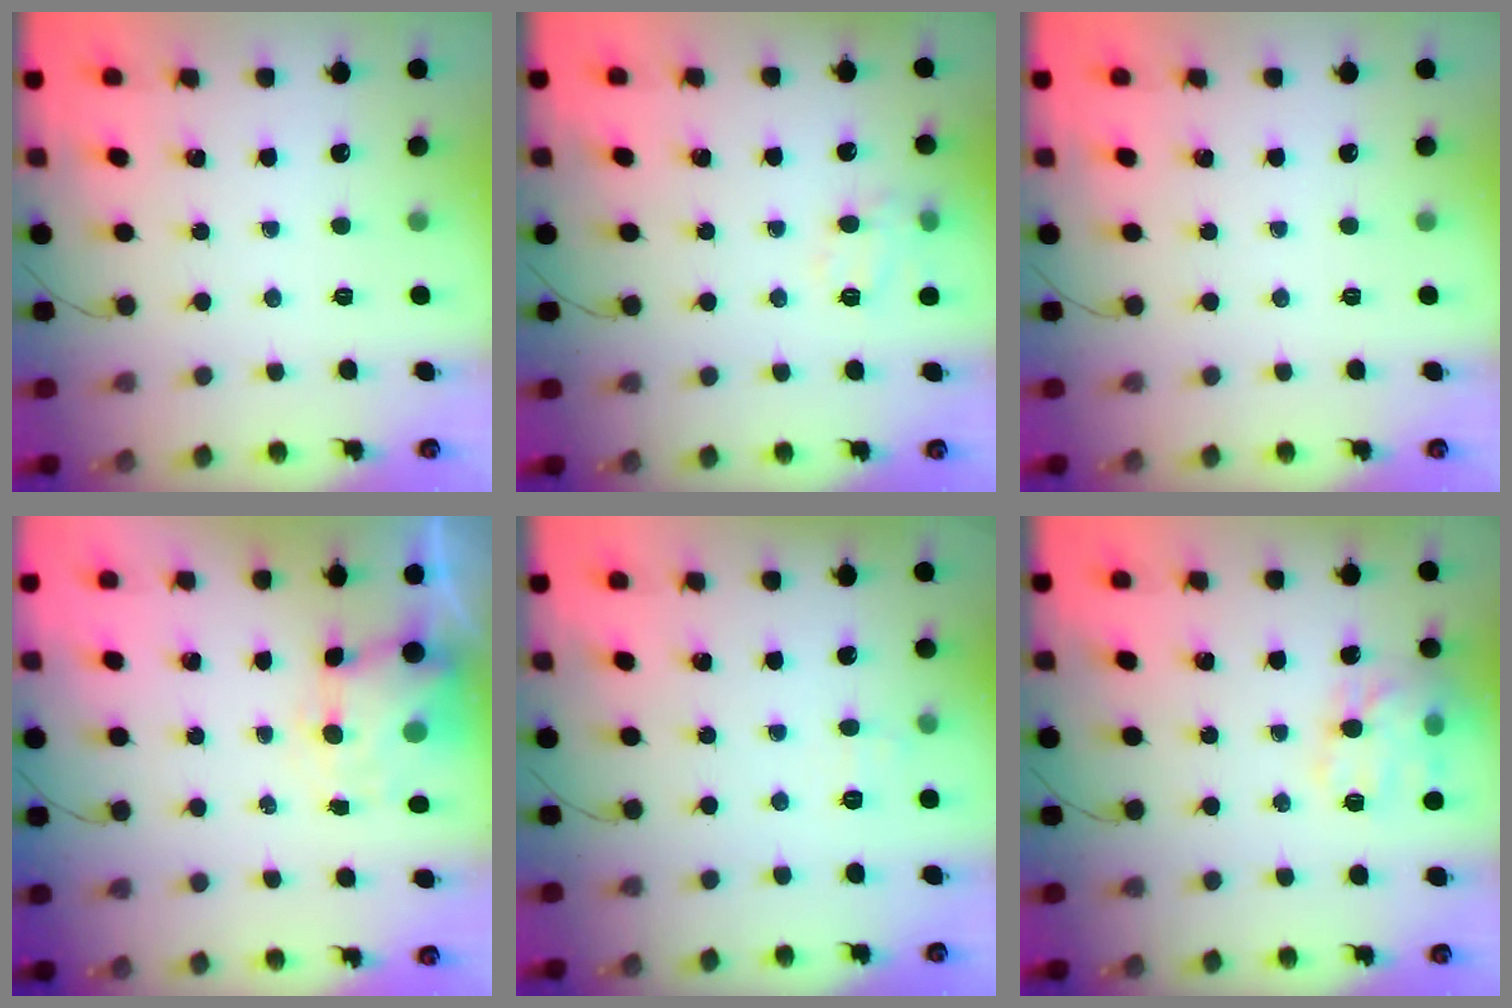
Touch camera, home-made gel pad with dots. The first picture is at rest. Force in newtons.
{"total": 9.8, "press": 9.7, "slide": 1.2}
{"total": 0.0}
{"total": 5.7, "press": 5.6, "slide": 0.9}
{"total": 5.6, "press": 5.4, "slide": 1.4}
{"total": 13.6, "press": 13.6, "slide": 0.9}